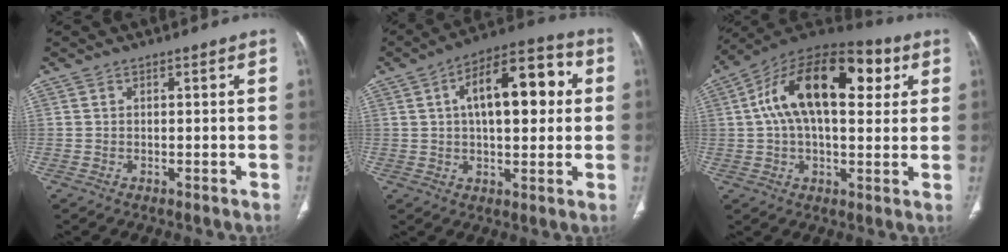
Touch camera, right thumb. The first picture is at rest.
{"total": 16.4, "force": [3.3, 7.7, 14.0], "torque": [-0.183, 0.026, 0.043]}
{"total": 22.5, "force": [5.9, 11.6, 18.3], "torque": [-0.289, 0.028, 0.083]}